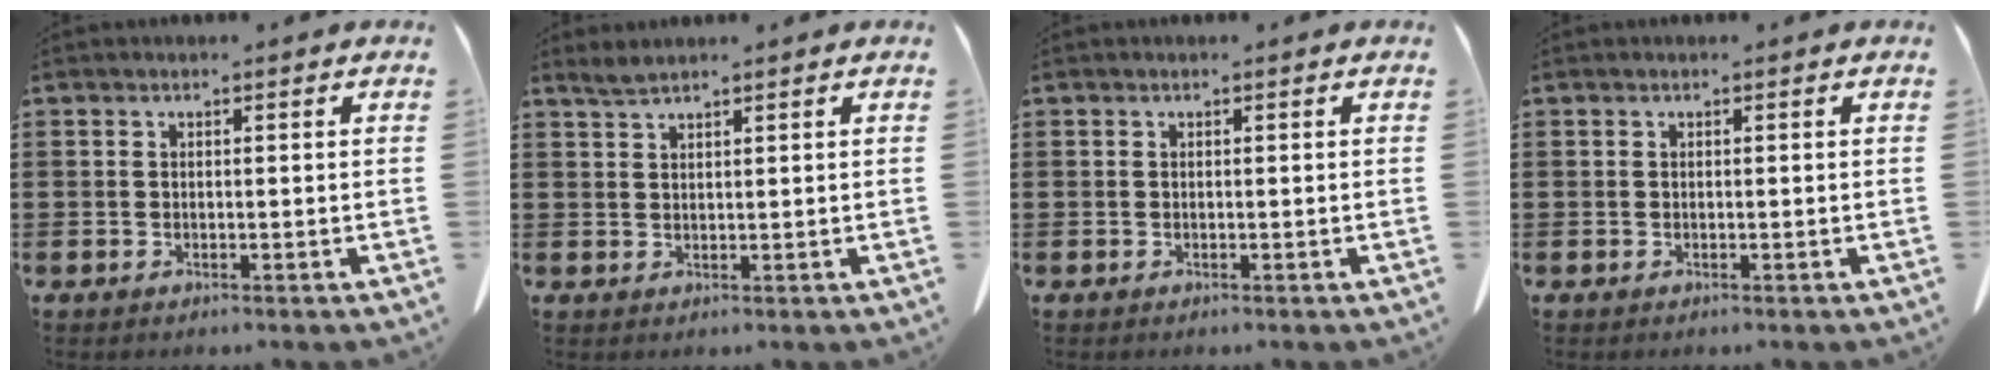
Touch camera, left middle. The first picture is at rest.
{"total": 1.6, "force": [1.5, 0.1, 0.7], "torque": [-0.018, 0.001, 0.028]}
{"total": 0.0}
{"total": 0.0}